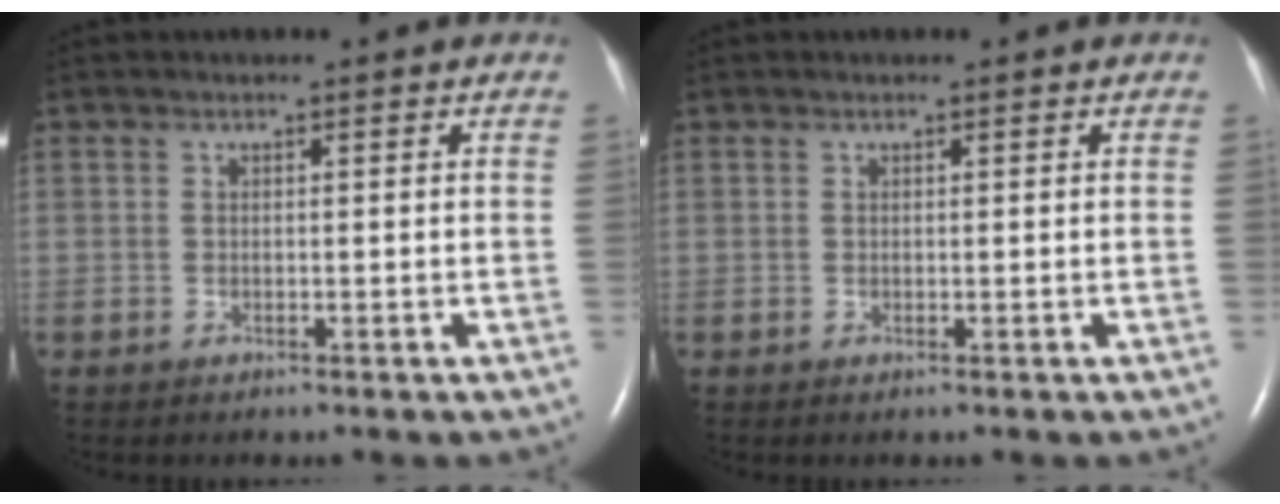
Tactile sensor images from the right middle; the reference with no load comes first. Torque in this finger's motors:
{"motor_torque": [0.12, -0.12, -0.03, -0.04]}